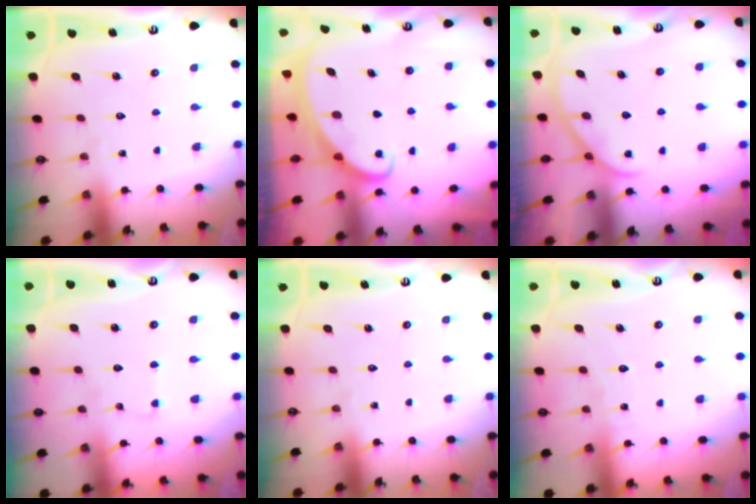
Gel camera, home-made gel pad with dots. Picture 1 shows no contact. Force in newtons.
{"total": 2.0, "press": 2.0, "slide": 0.1}
{"total": 2.7, "press": 2.6, "slide": 0.3}
{"total": 1.1, "press": 1.1, "slide": 0.2}
{"total": 0.0}
{"total": 3.4, "press": 3.3, "slide": 0.4}